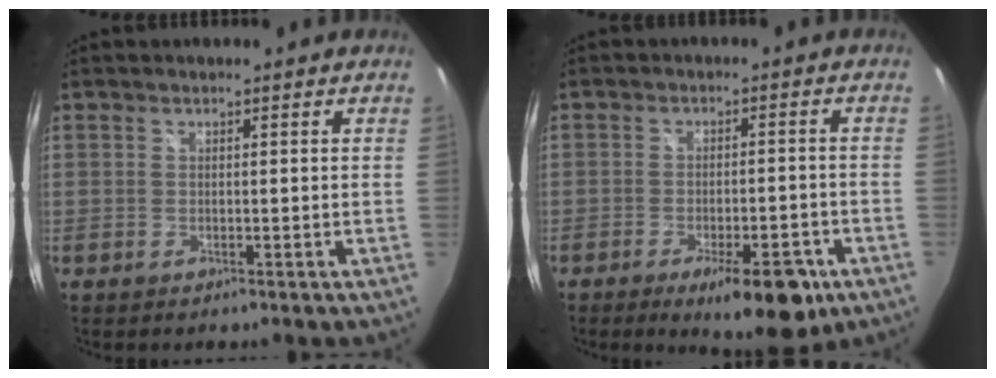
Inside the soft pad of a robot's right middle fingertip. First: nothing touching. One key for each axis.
{"total": 10.9, "fx": -6.2, "fy": 3.7, "fz": 8.2, "tx": -0.121, "ty": -0.009, "tz": -0.079}